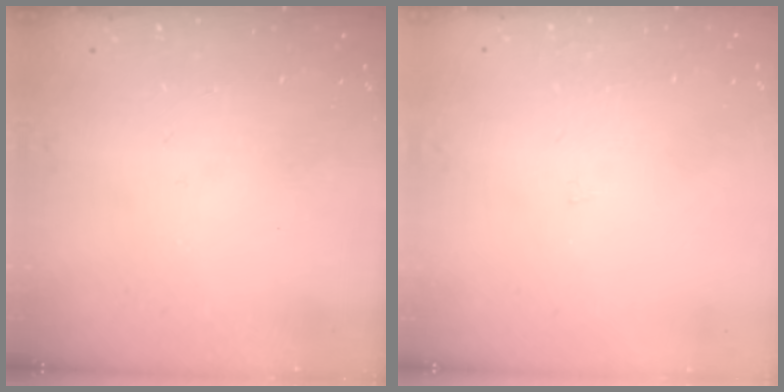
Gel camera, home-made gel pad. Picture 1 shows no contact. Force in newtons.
{"total": 0.9, "press": 0.9, "slide": 0.0}